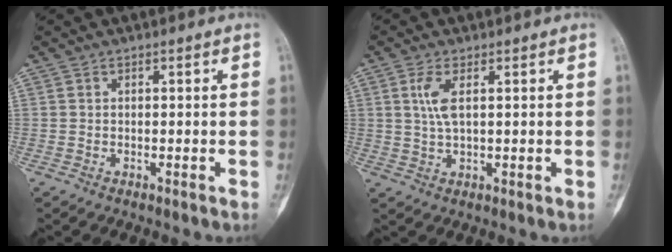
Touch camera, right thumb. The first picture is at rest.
{"total": 4.2, "force": [1.3, 1.5, 3.6], "torque": [-0.085, -0.002, 0.028]}